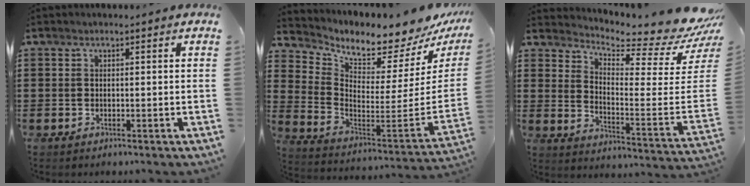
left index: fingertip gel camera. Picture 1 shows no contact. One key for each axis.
{"total": 6.2, "fx": 5.8, "fy": 1.0, "fz": 1.6, "tx": -0.055, "ty": -0.078, "tz": 0.093}
{"total": 5.8, "fx": 5.4, "fy": 0.2, "fz": 2.2, "tx": -0.058, "ty": -0.070, "tz": 0.089}